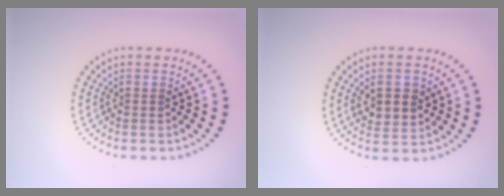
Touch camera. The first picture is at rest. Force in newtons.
{"total": 3.0, "press": 2.9, "slide": 0.6}